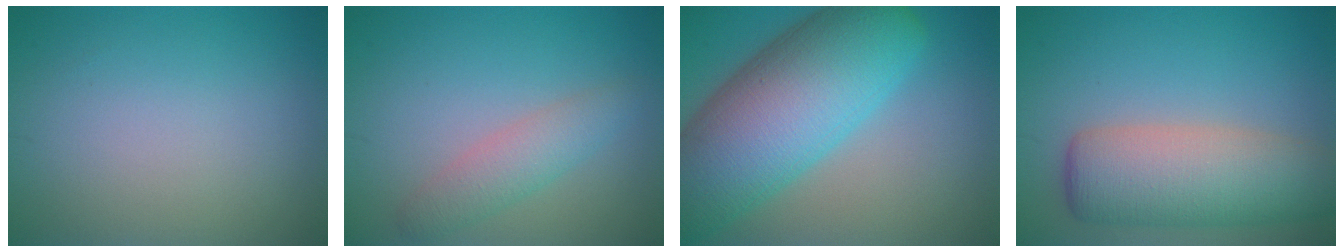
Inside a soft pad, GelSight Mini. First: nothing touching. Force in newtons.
{"total": 2.7, "press": 2.7, "slide": 0.1}
{"total": 13.7, "press": 13.7, "slide": 0.6}
{"total": 8.0, "press": 7.9, "slide": 0.7}